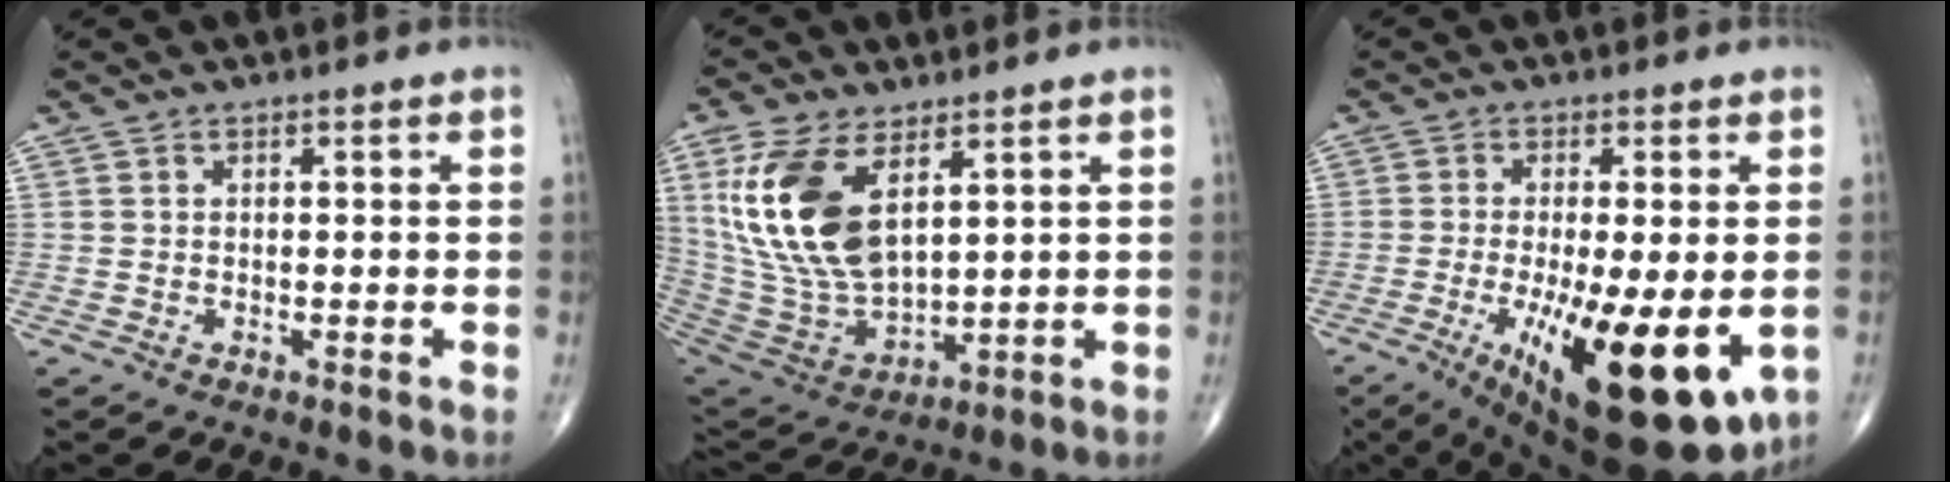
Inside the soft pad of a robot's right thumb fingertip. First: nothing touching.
{"total": 18.2, "force": [6.6, 9.2, 14.3], "torque": [-0.283, -0.027, 0.141]}
{"total": 20.1, "force": [-5.7, 6.5, 18.2], "torque": [-0.257, -0.030, -0.064]}